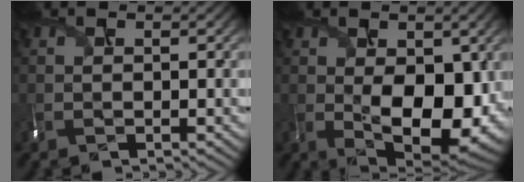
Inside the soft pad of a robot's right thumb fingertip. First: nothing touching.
{"total": 11.6, "force": [-0.6, 6.0, 9.9], "torque": [-0.152, -0.019, 0.014]}